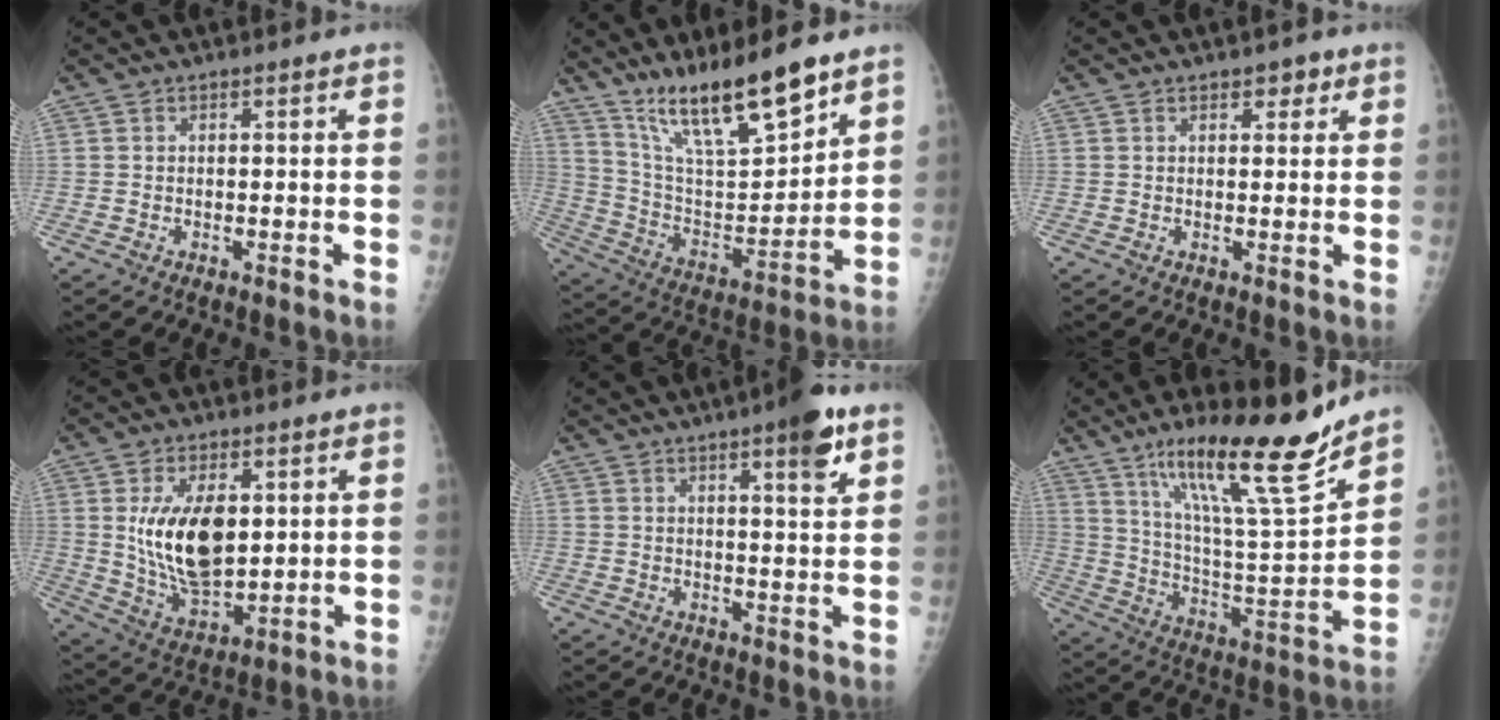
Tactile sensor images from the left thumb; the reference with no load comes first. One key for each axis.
{"total": 18.2, "fx": 13.7, "fy": 3.7, "fz": 11.4, "tx": -0.168, "ty": -0.078, "tz": 0.255}
{"total": 2.3, "fx": 1.4, "fy": 1.3, "fz": 1.3, "tx": -0.001, "ty": -0.005, "tz": 0.017}
{"total": 14.5, "fx": 2.7, "fy": 7.9, "fz": 11.9, "tx": -0.192, "ty": -0.022, "tz": 0.063}
{"total": 7.4, "fx": 4.2, "fy": 1.2, "fz": 5.9, "tx": -0.077, "ty": -0.021, "tz": 0.056}
{"total": 21.9, "fx": 15.5, "fy": 2.9, "fz": 15.1, "tx": -0.223, "ty": -0.084, "tz": 0.268}